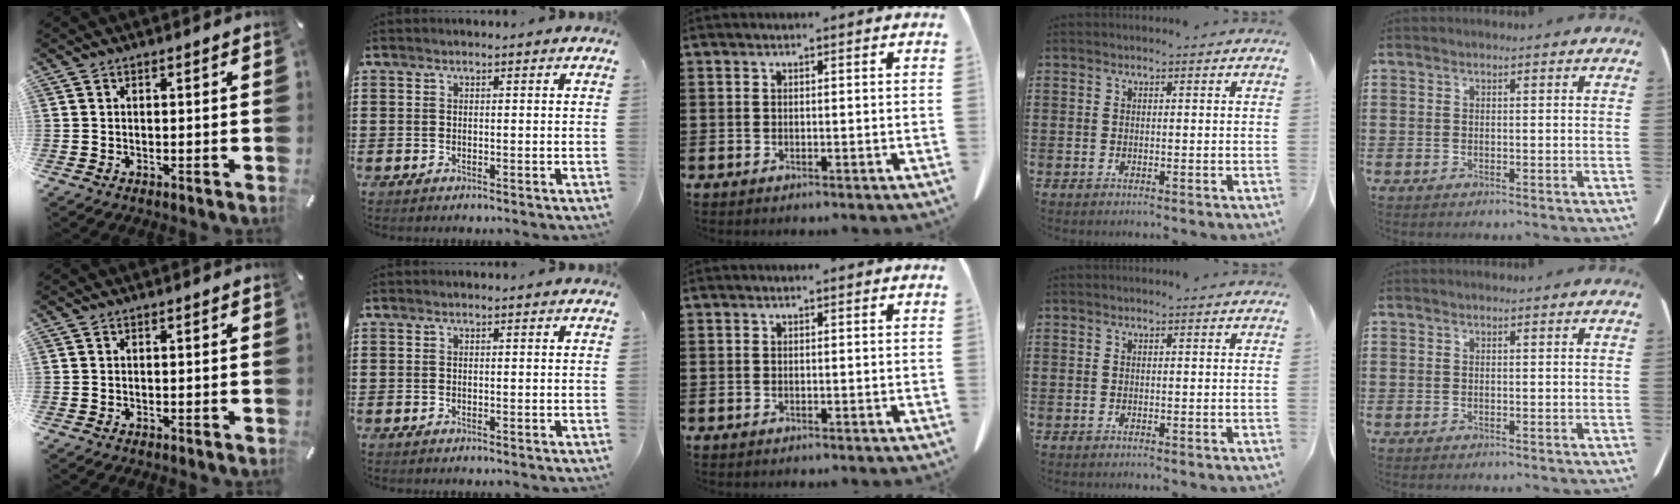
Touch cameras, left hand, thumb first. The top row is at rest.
{}